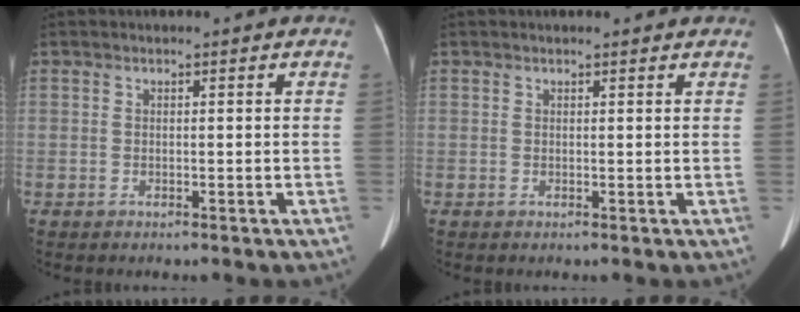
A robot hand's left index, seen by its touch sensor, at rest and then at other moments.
{"total": 2.7, "force": [2.4, 0.6, 1.0], "torque": [-0.012, 0.017, 0.024]}